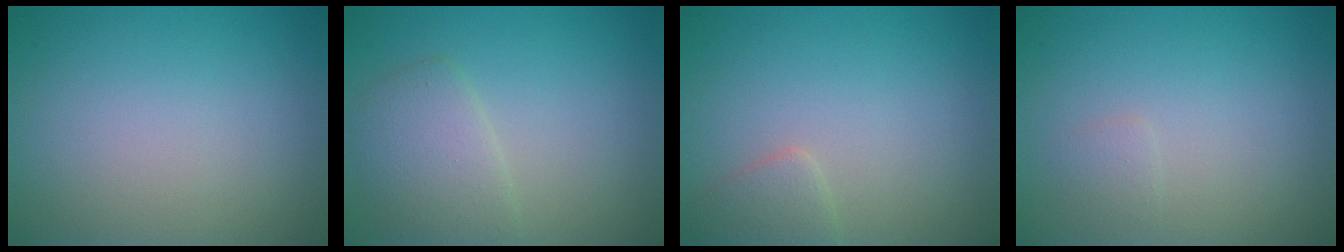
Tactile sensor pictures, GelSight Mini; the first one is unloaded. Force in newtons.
{"total": 3.2, "press": 3.2, "slide": 0.2}
{"total": 1.7, "press": 1.7, "slide": 0.1}
{"total": 0.8, "press": 0.8, "slide": 0.1}